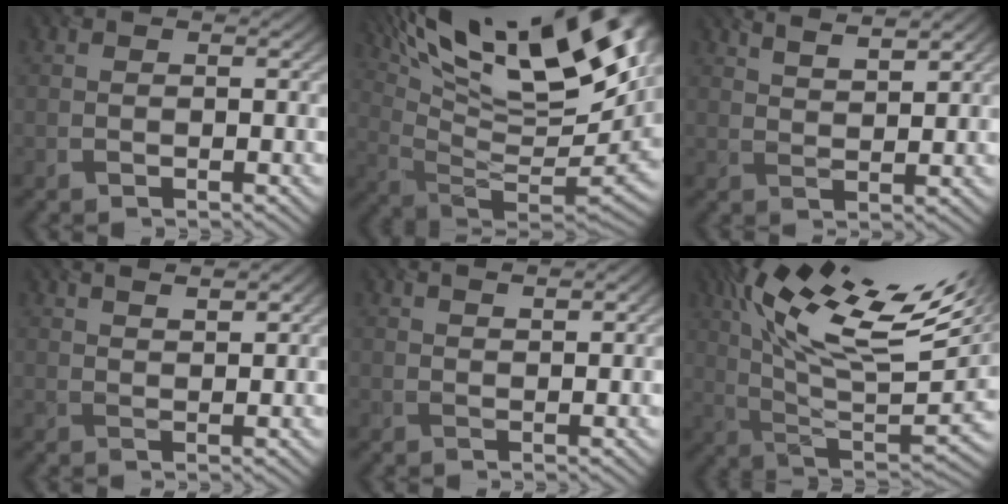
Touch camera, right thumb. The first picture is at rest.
{"total": 22.0, "force": [12.2, 7.2, 16.8], "torque": [-0.265, 0.034, 0.190]}
{"total": 4.7, "force": [3.6, 0.8, 2.8], "torque": [-0.044, 0.005, 0.065]}
{"total": 2.7, "force": [2.1, 0.4, 1.7], "torque": [-0.028, 0.003, 0.041]}
{"total": 1.6, "force": [1.3, 0.1, 0.9], "torque": [-0.021, 0.000, 0.027]}
{"total": 20.2, "force": [9.9, 6.0, 16.6], "torque": [-0.321, 0.033, 0.160]}